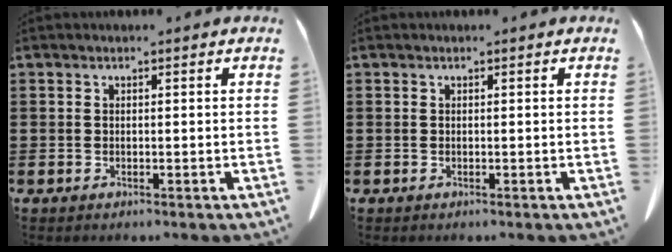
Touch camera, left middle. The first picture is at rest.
{"total": 0.0}